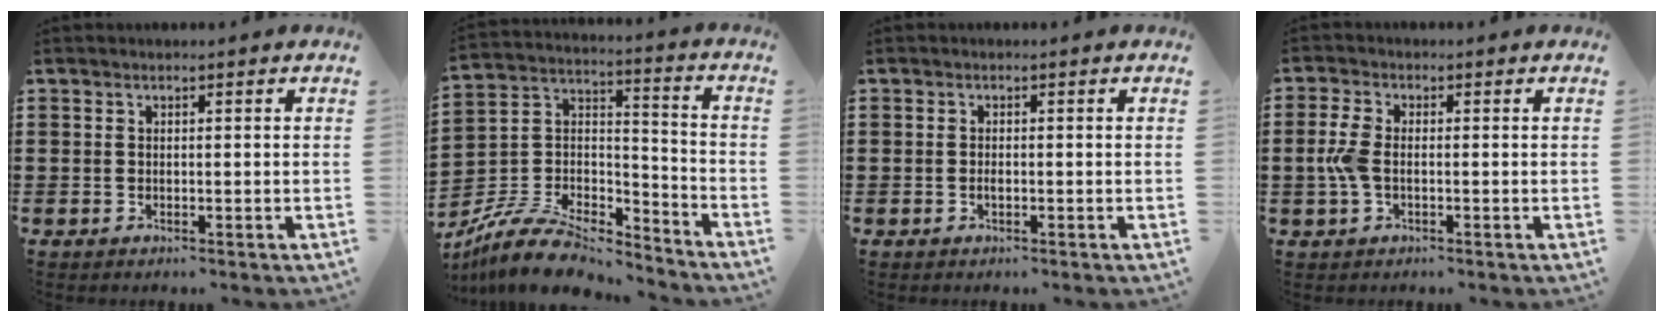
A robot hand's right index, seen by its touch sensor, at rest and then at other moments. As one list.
[{"total": 9.6, "force": [-8.4, 2.7, 3.8], "torque": [-0.082, 0.014, -0.165]}, {"total": 1.0, "force": [-0.3, 0.4, 0.8], "torque": [-0.016, -0.003, -0.006]}, {"total": 4.1, "force": [-0.5, 2.1, 3.5], "torque": [-0.094, -0.006, -0.017]}]